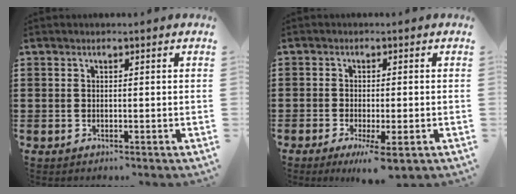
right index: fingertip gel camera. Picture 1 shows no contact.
{"total": 2.9, "force": [-1.8, 0.2, 2.3], "torque": [-0.045, -0.008, -0.031]}